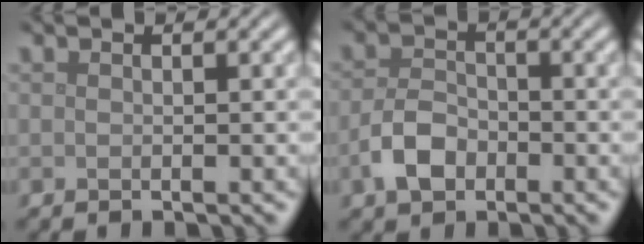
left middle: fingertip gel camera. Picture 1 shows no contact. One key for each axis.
{"total": 3.5, "fx": -1.7, "fy": 2.3, "fz": 2.0, "tx": -0.037, "ty": 0.004, "tz": -0.039}